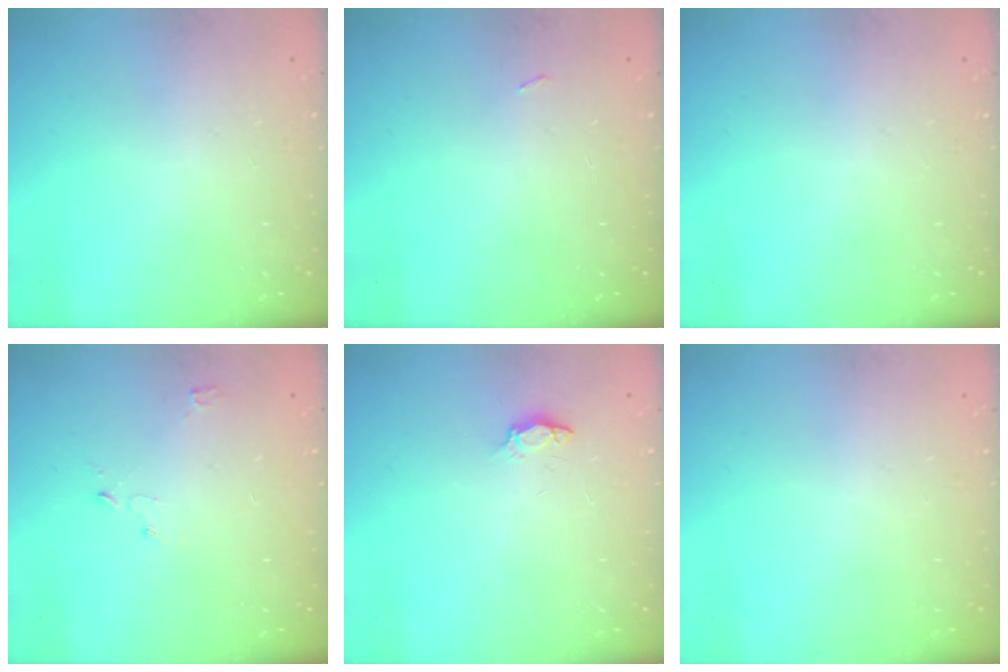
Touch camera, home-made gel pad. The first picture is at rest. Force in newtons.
{"total": 2.8, "press": 2.4, "slide": 1.4}
{"total": 0.0}
{"total": 2.9, "press": 2.8, "slide": 0.3}
{"total": 3.7, "press": 3.6, "slide": 0.6}
{"total": 0.0}